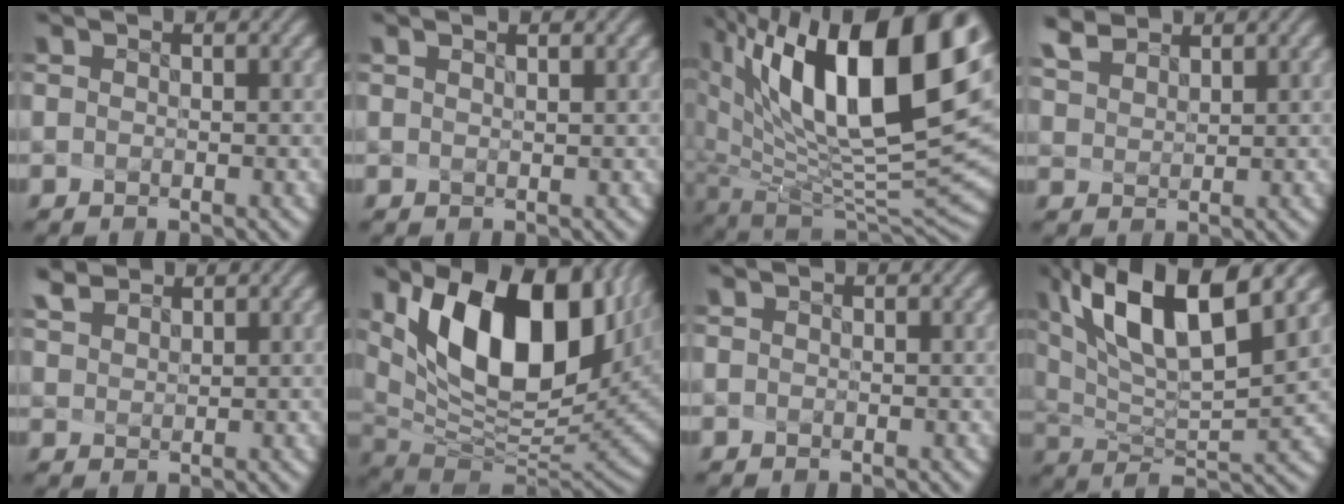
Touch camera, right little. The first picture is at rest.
{"total": 1.1, "force": [0.7, 0.0, 0.9], "torque": [-0.023, -0.001, 0.022]}
{"total": 18.4, "force": [7.0, 8.3, 14.8], "torque": [-0.233, 0.023, 0.129]}
{"total": 2.2, "force": [2.1, 0.4, 0.3], "torque": [-0.022, 0.001, 0.051]}
{"total": 1.7, "force": [1.7, 0.1, 0.0], "torque": [-0.015, 0.002, 0.044]}
{"total": 14.4, "force": [5.6, 6.6, 11.4], "torque": [-0.175, -0.002, 0.097]}
{"total": 0.0}
{"total": 10.8, "force": [5.4, 2.5, 9.0], "torque": [-0.156, 0.011, 0.099]}